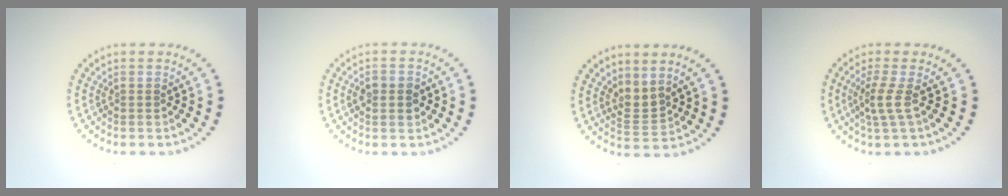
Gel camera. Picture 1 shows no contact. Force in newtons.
{"total": 2.7, "press": 2.7, "slide": 0.1}
{"total": 1.9, "press": 1.4, "slide": 1.4}
{"total": 2.1, "press": 1.4, "slide": 1.5}